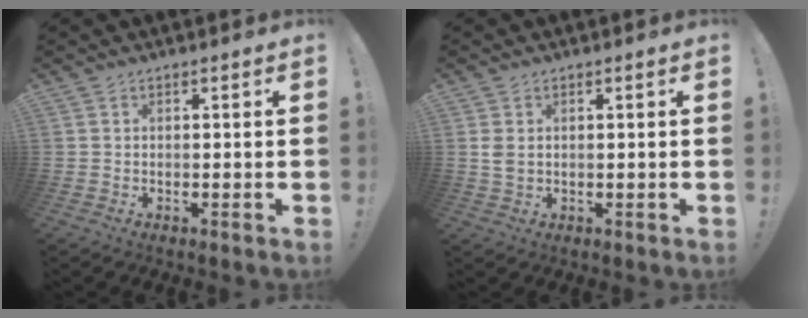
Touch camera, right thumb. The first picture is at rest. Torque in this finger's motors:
{"motor_torque": [0.27, 0.44, 0.02, 0.15, 0.00]}